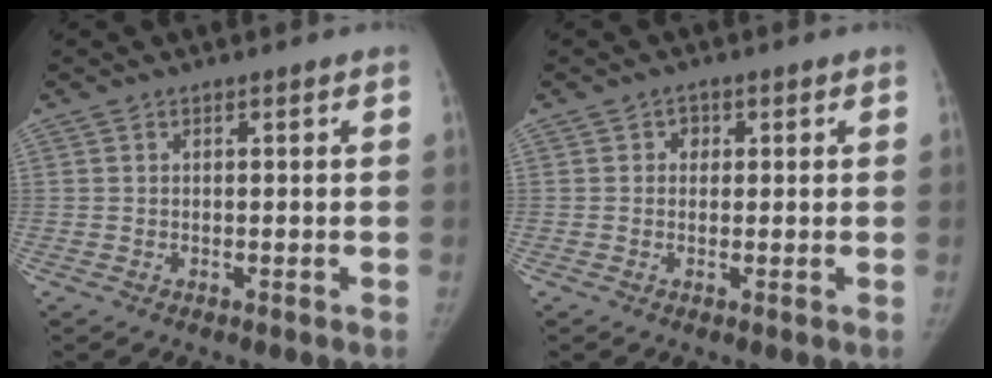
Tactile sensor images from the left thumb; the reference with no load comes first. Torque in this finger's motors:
{"motor_torque": [0.11, 0.01, 0.29, 0.00, 0.03]}